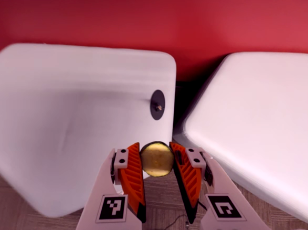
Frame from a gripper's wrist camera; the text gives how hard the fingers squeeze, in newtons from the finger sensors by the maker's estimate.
{"total": 11.0, "left": 11.0, "right": 11.0}